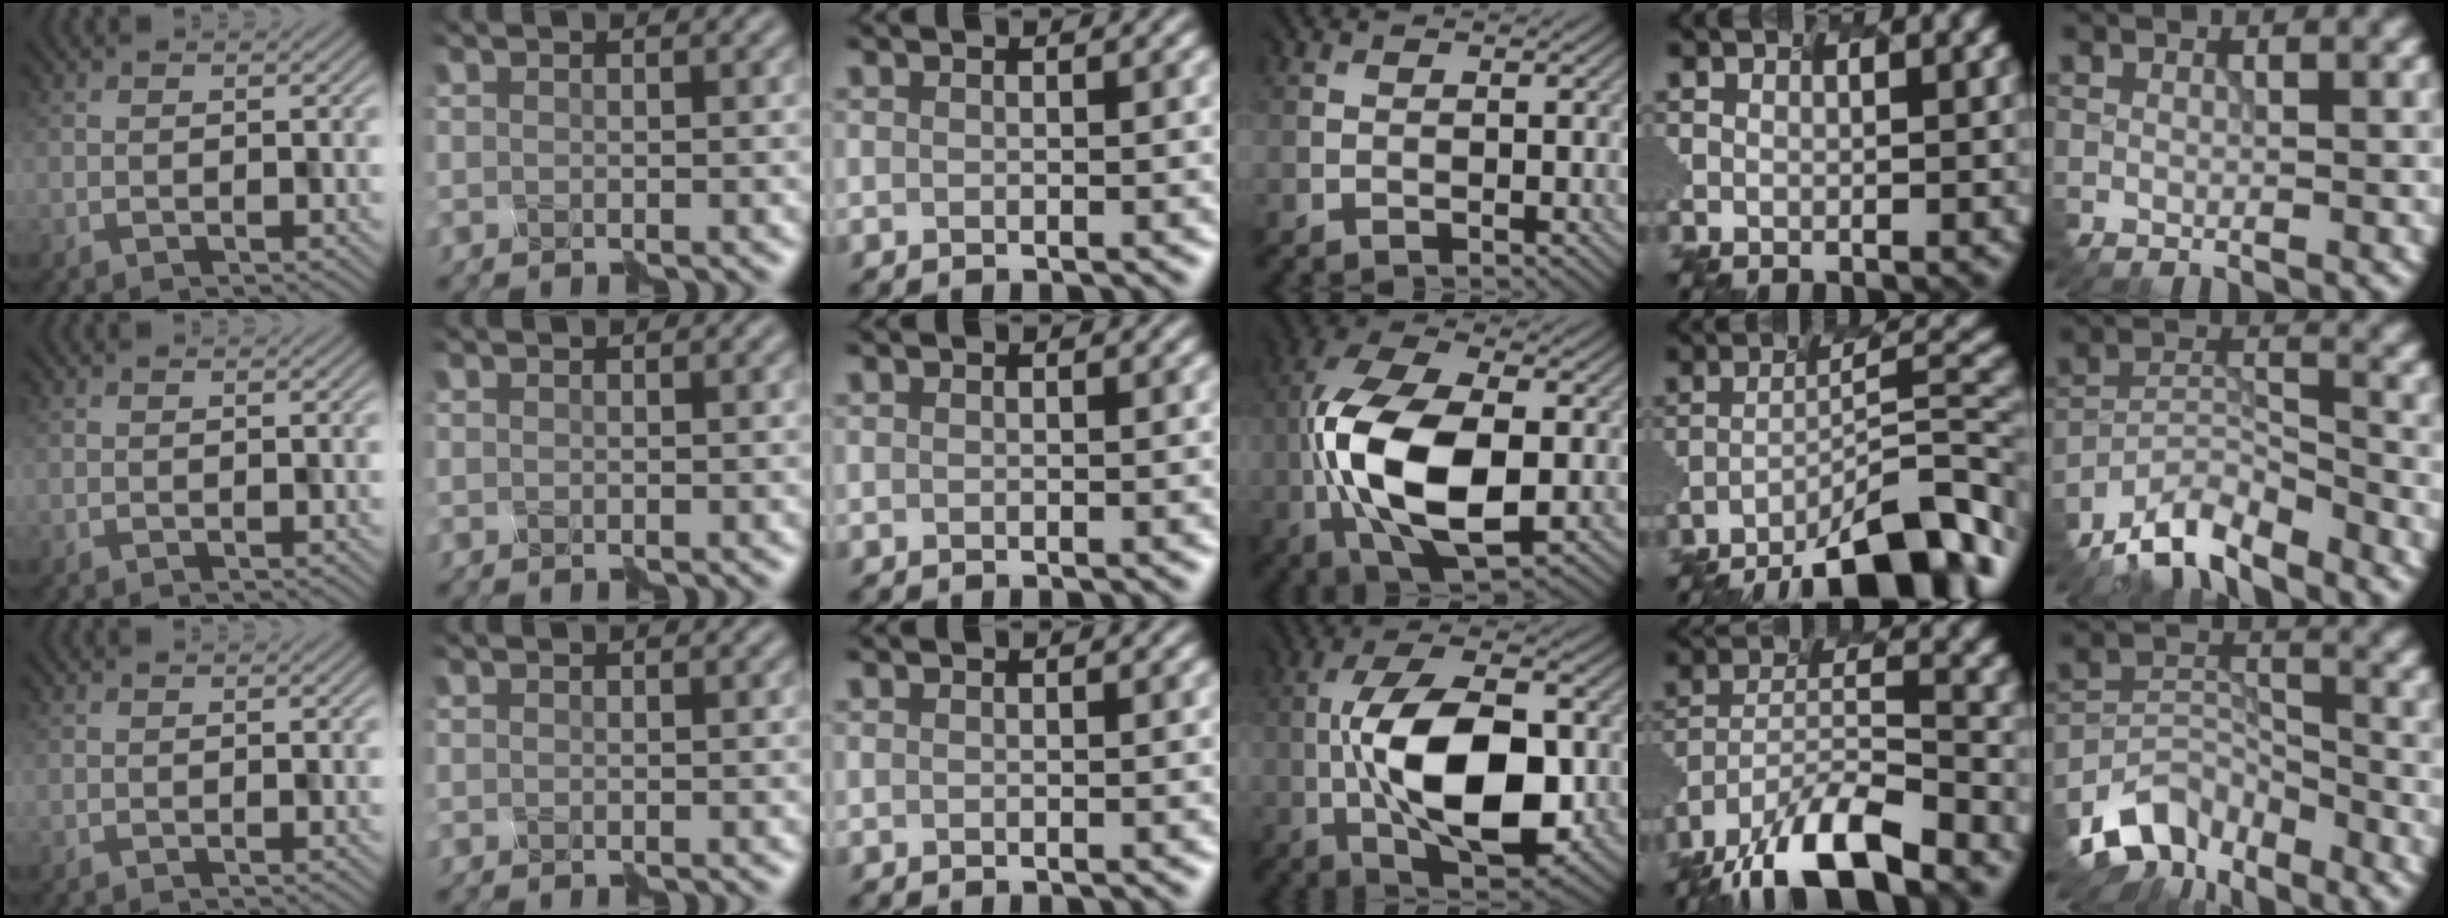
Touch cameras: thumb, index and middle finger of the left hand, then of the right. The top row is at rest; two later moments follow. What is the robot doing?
{"motion": "disassemble", "object": "markers"}